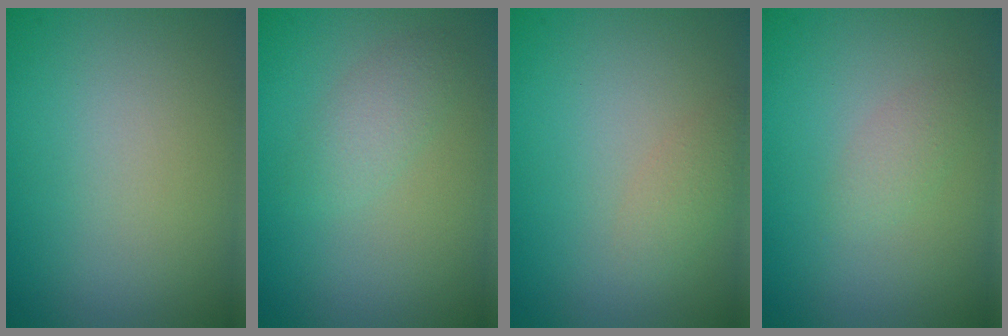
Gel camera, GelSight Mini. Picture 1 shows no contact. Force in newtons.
{"total": 1.8, "press": 1.8, "slide": 0.1}
{"total": 1.4, "press": 1.4, "slide": 0.1}
{"total": 1.1, "press": 1.1, "slide": 0.0}